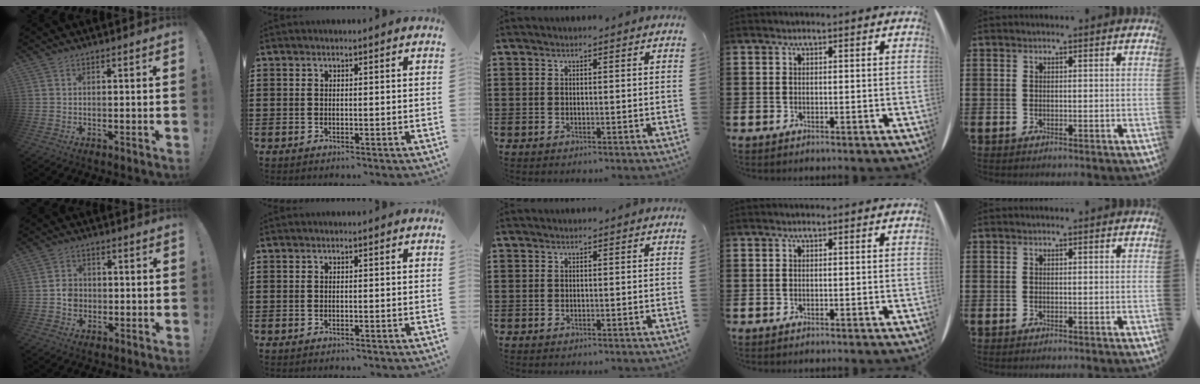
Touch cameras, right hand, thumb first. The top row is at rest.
{"thumb": {"total": 4.9, "force": [-1.1, 4.3, 2.1], "torque": [-0.027, 0.014, -0.017]}}